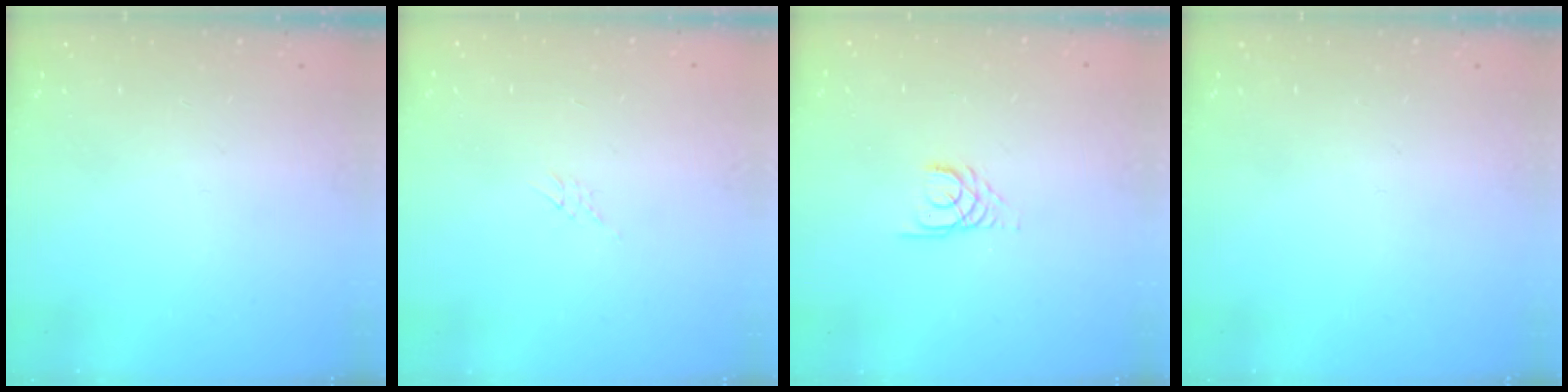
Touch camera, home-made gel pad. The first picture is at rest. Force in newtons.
{"total": 2.6, "press": 2.6, "slide": 0.2}
{"total": 3.0, "press": 2.9, "slide": 0.3}
{"total": 0.0}